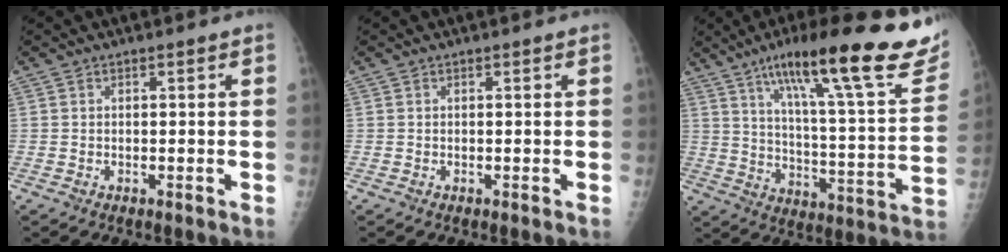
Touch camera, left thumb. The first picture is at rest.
{"total": 0.0}
{"total": 29.6, "force": [18.2, 5.4, 22.7], "torque": [-0.314, -0.044, 0.268]}